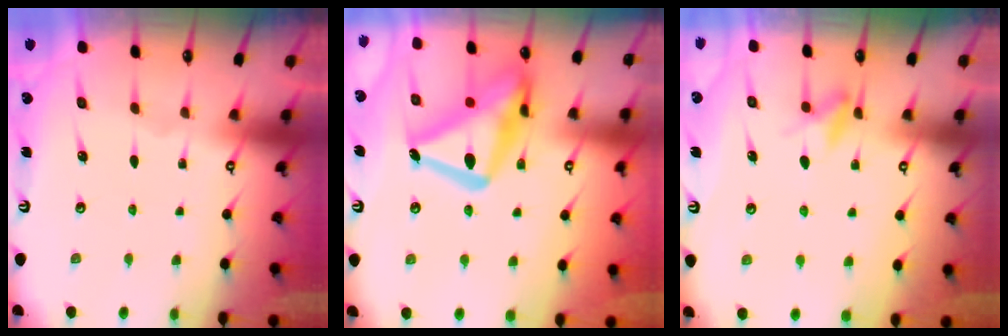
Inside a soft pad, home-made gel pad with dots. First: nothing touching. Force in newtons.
{"total": 23.0, "press": 22.9, "slide": 1.9}
{"total": 6.0, "press": 5.7, "slide": 1.7}